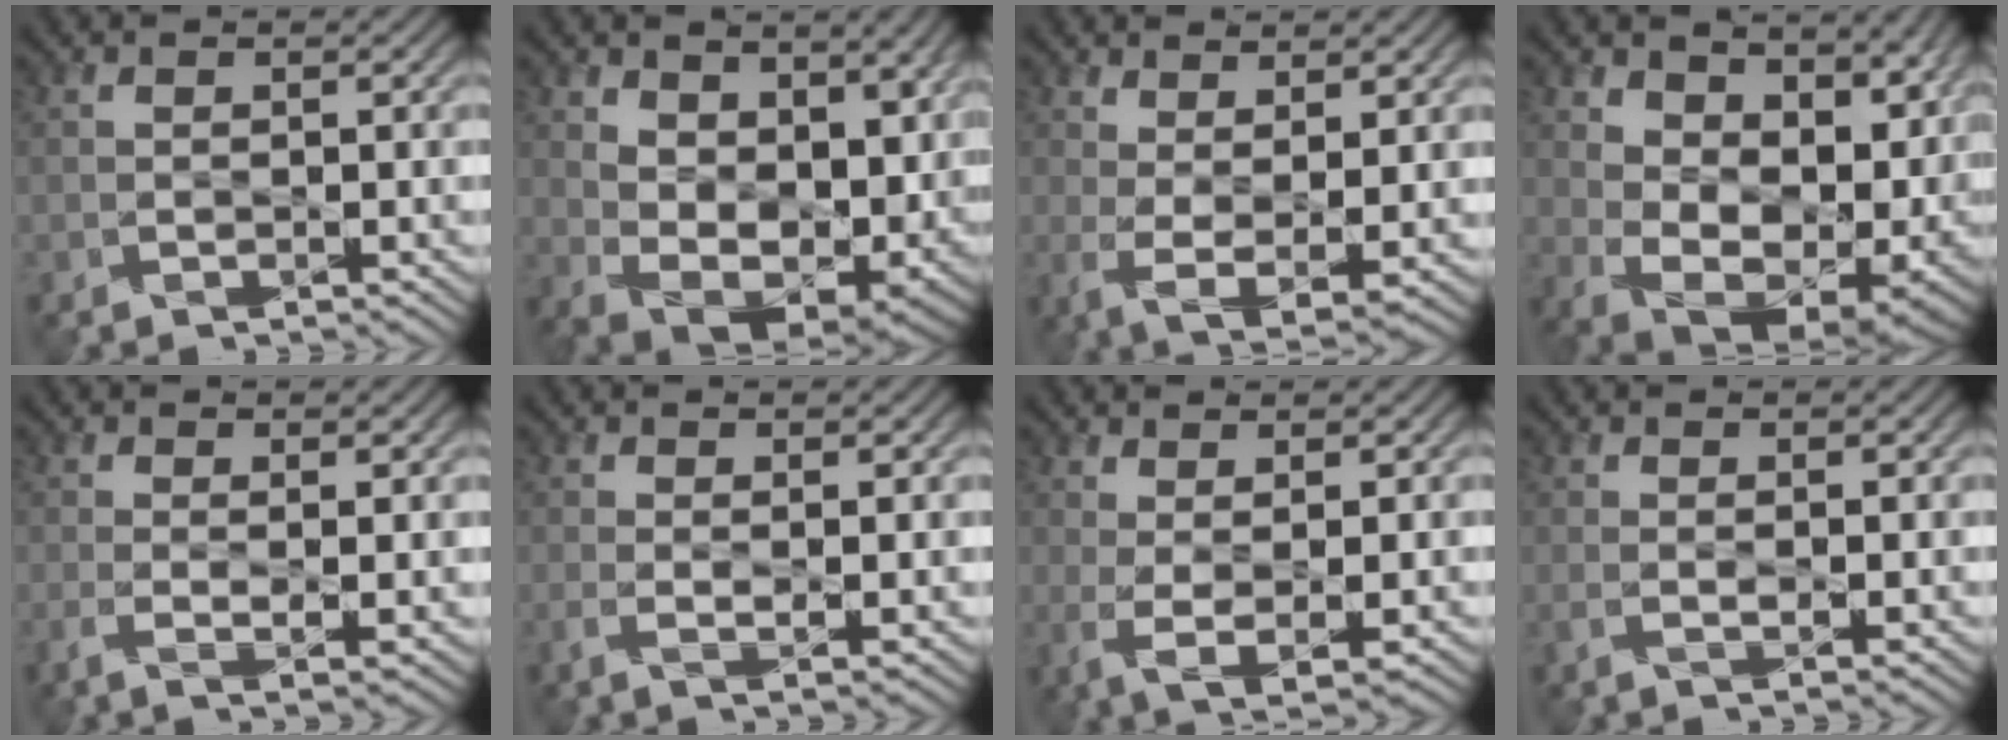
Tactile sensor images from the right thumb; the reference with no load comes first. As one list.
[{"total": 12.7, "force": [3.8, 7.8, 9.3], "torque": [-0.182, -0.018, 0.080]}, {"total": 4.6, "force": [1.8, 1.4, 4.0], "torque": [-0.094, -0.010, 0.036]}, {"total": 14.9, "force": [4.5, 8.7, 11.3], "torque": [-0.196, -0.010, 0.097]}, {"total": 3.0, "force": [0.0, 0.6, 3.0], "torque": [-0.064, -0.003, -0.004]}, {"total": 2.2, "force": [0.2, 0.5, 2.2], "torque": [-0.049, -0.003, 0.000]}, {"total": 3.4, "force": [0.9, 0.8, 3.2], "torque": [-0.075, -0.005, 0.017]}, {"total": 1.6, "force": [0.2, 0.3, 1.5], "torque": [-0.033, 0.000, 0.001]}]